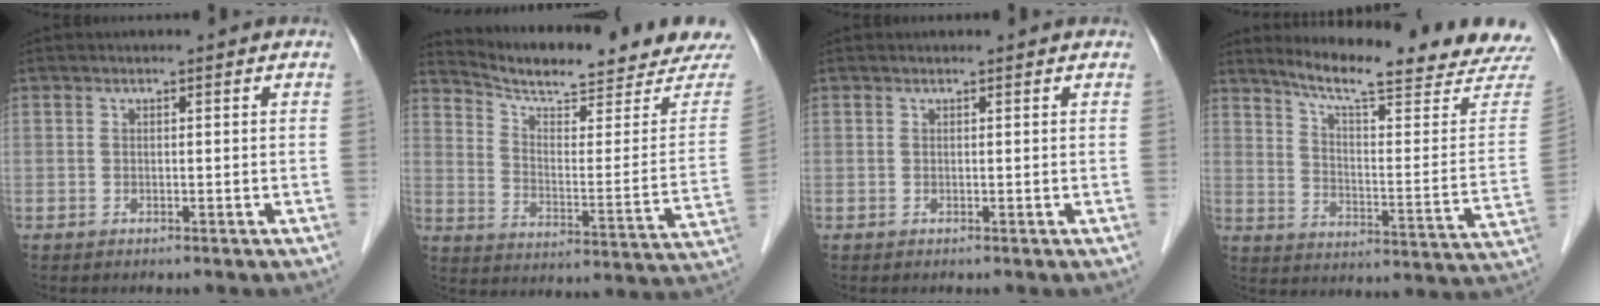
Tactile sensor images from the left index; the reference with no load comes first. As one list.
[{"total": 20.6, "force": [19.3, 1.8, 7.0], "torque": [-0.113, -0.060, 0.260]}, {"total": 0.9, "force": [0.9, 0.1, 0.1], "torque": [-0.008, 0.010, 0.011]}, {"total": 21.2, "force": [19.3, 0.4, 8.7], "torque": [-0.133, -0.079, 0.253]}]